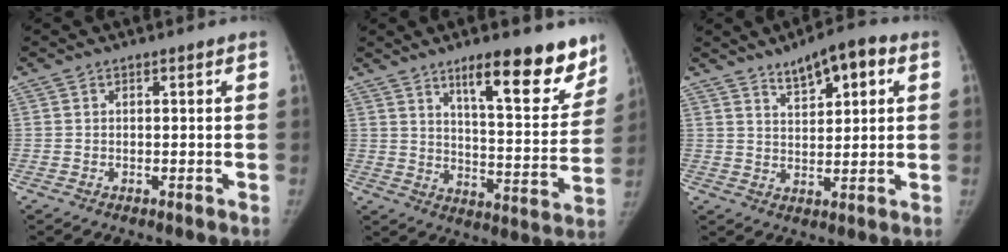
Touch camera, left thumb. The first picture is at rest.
{"total": 17.8, "force": [11.9, 4.9, 12.4], "torque": [-0.119, -0.076, 0.176]}
{"total": 8.3, "force": [4.4, 3.2, 6.2], "torque": [-0.072, -0.011, 0.068]}